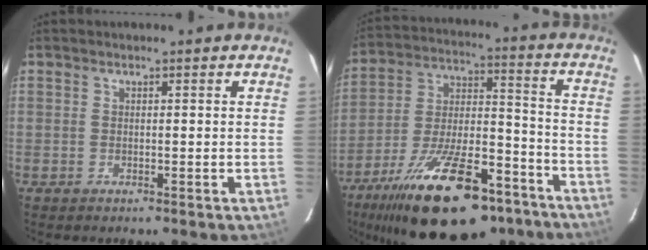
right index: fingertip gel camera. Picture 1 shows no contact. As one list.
[{"total": 28.5, "force": [-19.2, 11.1, 17.9], "torque": [-0.321, -0.010, -0.283]}]